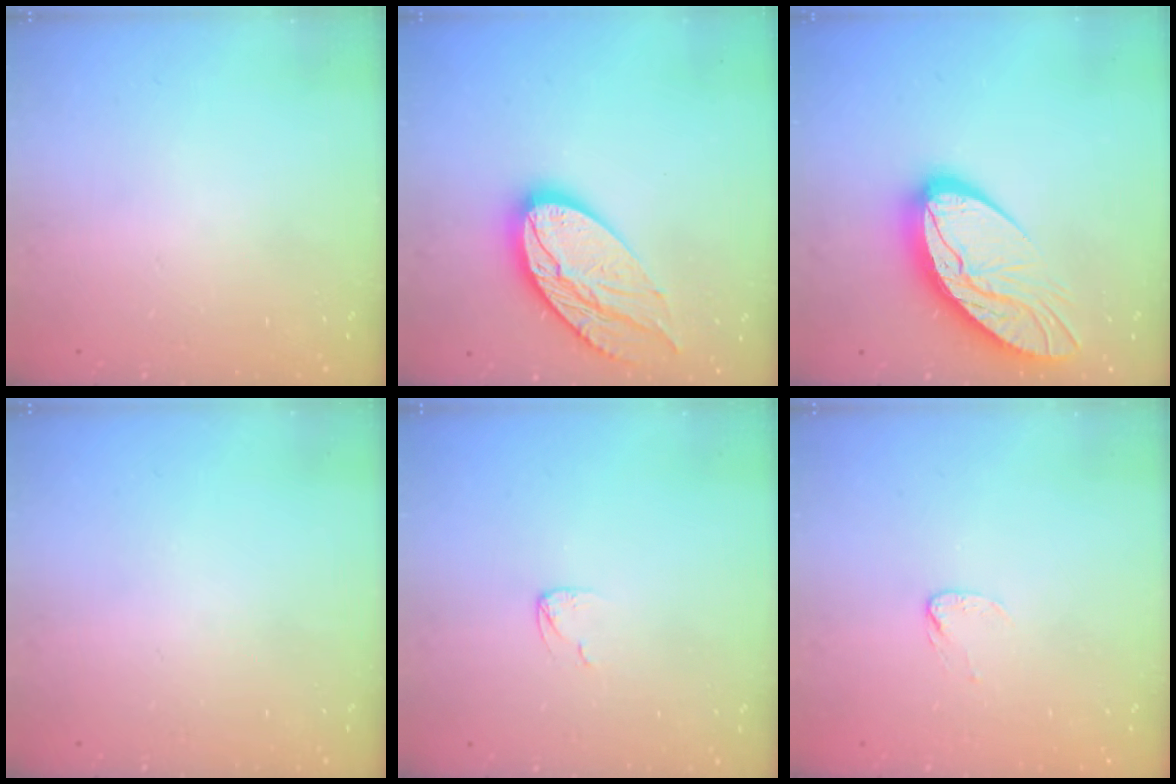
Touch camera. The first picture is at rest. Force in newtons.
{"total": 17.2, "press": 17.2, "slide": 1.5}
{"total": 15.5, "press": 15.4, "slide": 1.6}
{"total": 0.0}
{"total": 2.9, "press": 2.9, "slide": 0.3}
{"total": 2.7, "press": 2.7, "slide": 0.2}